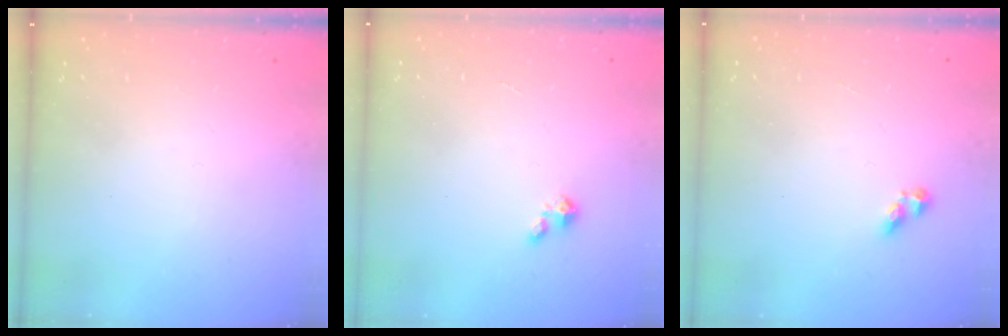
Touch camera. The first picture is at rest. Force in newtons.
{"total": 2.0, "press": 2.0, "slide": 0.1}
{"total": 2.9, "press": 2.6, "slide": 1.1}